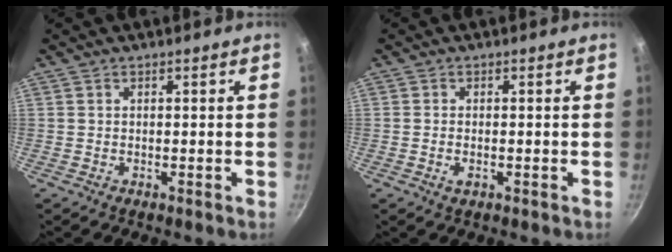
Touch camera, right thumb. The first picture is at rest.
{"total": 1.7, "force": [-0.6, 0.8, 1.3], "torque": [-0.029, 0.000, -0.012]}